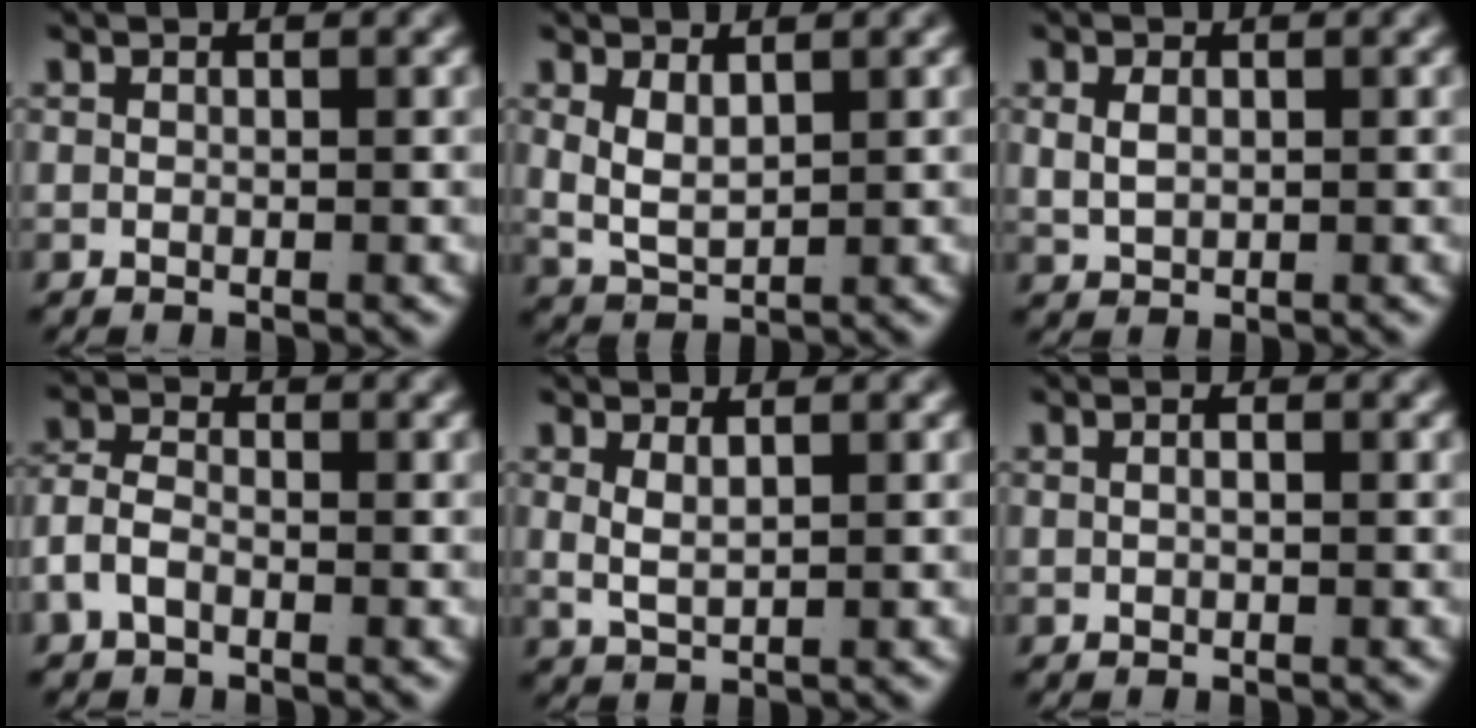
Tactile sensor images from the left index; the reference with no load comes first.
{"total": 3.1, "force": [0.5, 2.3, 2.1], "torque": [-0.055, -0.019, 0.022]}
{"total": 1.8, "force": [0.5, 1.3, 1.2], "torque": [-0.029, -0.007, 0.020]}
{"total": 3.3, "force": [-1.2, 2.3, 2.0], "torque": [-0.059, -0.019, -0.013]}
{"total": 2.1, "force": [0.5, 1.2, 1.7], "torque": [-0.041, -0.012, 0.022]}
{"total": 0.7, "force": [0.0, 0.2, 0.6], "torque": [-0.011, -0.002, 0.003]}